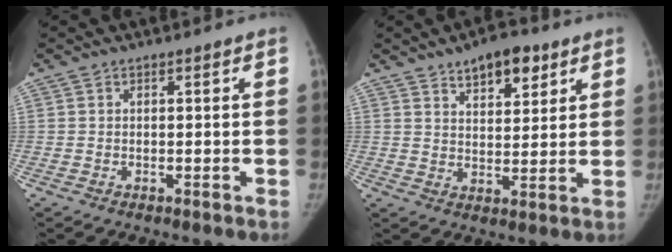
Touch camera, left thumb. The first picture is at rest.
{"total": 8.7, "force": [5.4, 4.2, 5.4], "torque": [-0.051, -0.026, 0.081]}